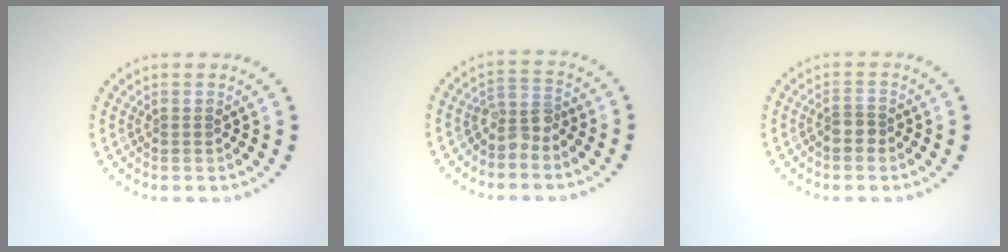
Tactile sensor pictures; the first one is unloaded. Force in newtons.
{"total": 2.3, "press": 1.9, "slide": 1.4}
{"total": 1.5, "press": 1.2, "slide": 0.9}